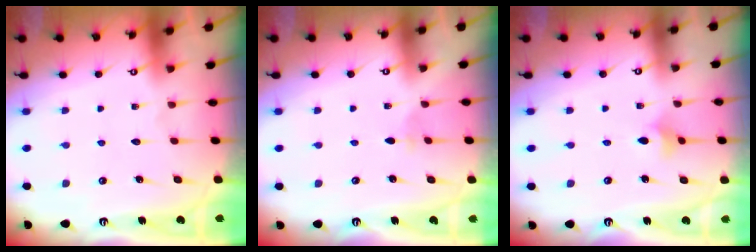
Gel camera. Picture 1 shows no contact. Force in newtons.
{"total": 1.6, "press": 1.6, "slide": 0.4}
{"total": 3.7, "press": 3.5, "slide": 1.0}